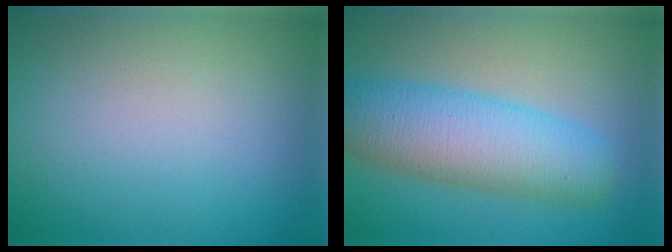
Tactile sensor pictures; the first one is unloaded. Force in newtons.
{"total": 7.7, "press": 7.7, "slide": 0.2}